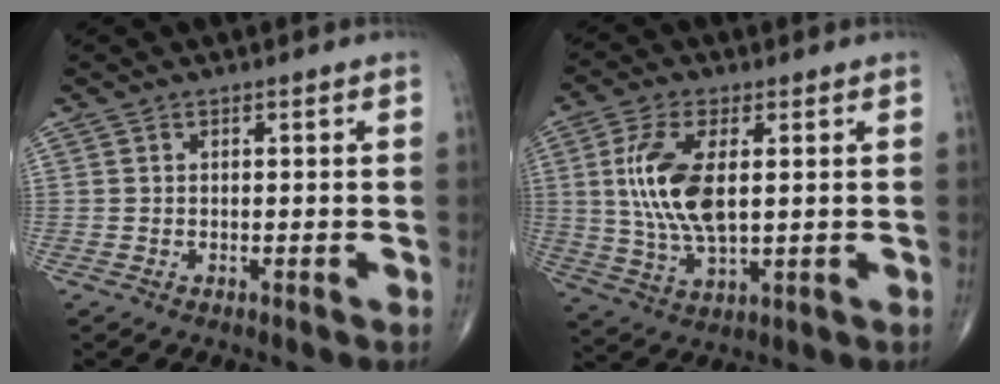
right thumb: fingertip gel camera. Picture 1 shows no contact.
{"total": 12.2, "force": [1.9, 5.5, 10.8], "torque": [-0.228, -0.009, 0.041]}